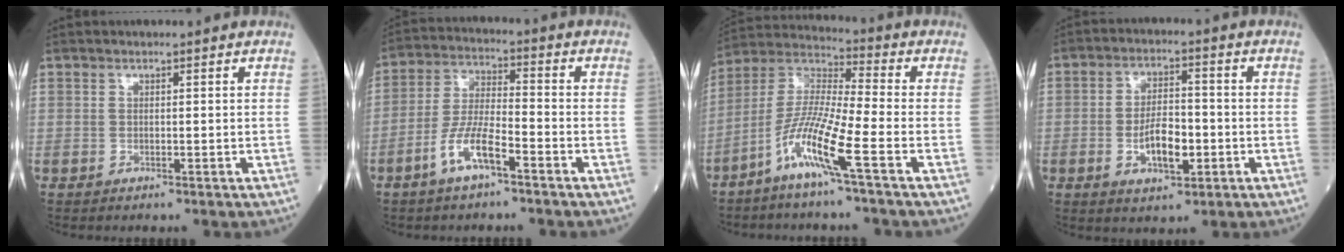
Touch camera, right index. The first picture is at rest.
{"total": 7.8, "force": [-4.3, 1.7, 6.3], "torque": [-0.131, 0.003, -0.085]}
{"total": 11.0, "force": [-5.5, -0.5, 9.5], "torque": [-0.195, -0.008, -0.120]}
{"total": 7.4, "force": [-1.9, 3.1, 6.4], "torque": [-0.119, 0.005, -0.030]}